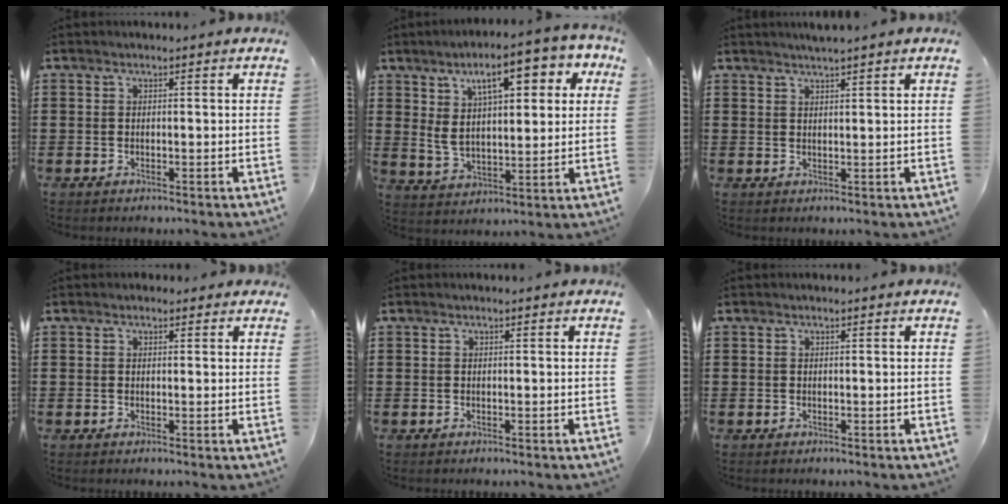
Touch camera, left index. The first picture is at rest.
{"total": 11.6, "force": [6.0, 4.3, 9.0], "torque": [-0.165, -0.009, 0.097]}
{"total": 1.7, "force": [1.6, -0.3, 0.6], "torque": [-0.014, 0.001, 0.031]}
{"total": 0.9, "force": [0.6, 0.7, 0.2], "torque": [-0.006, 0.006, 0.010]}
{"total": 0.0}
{"total": 0.0}